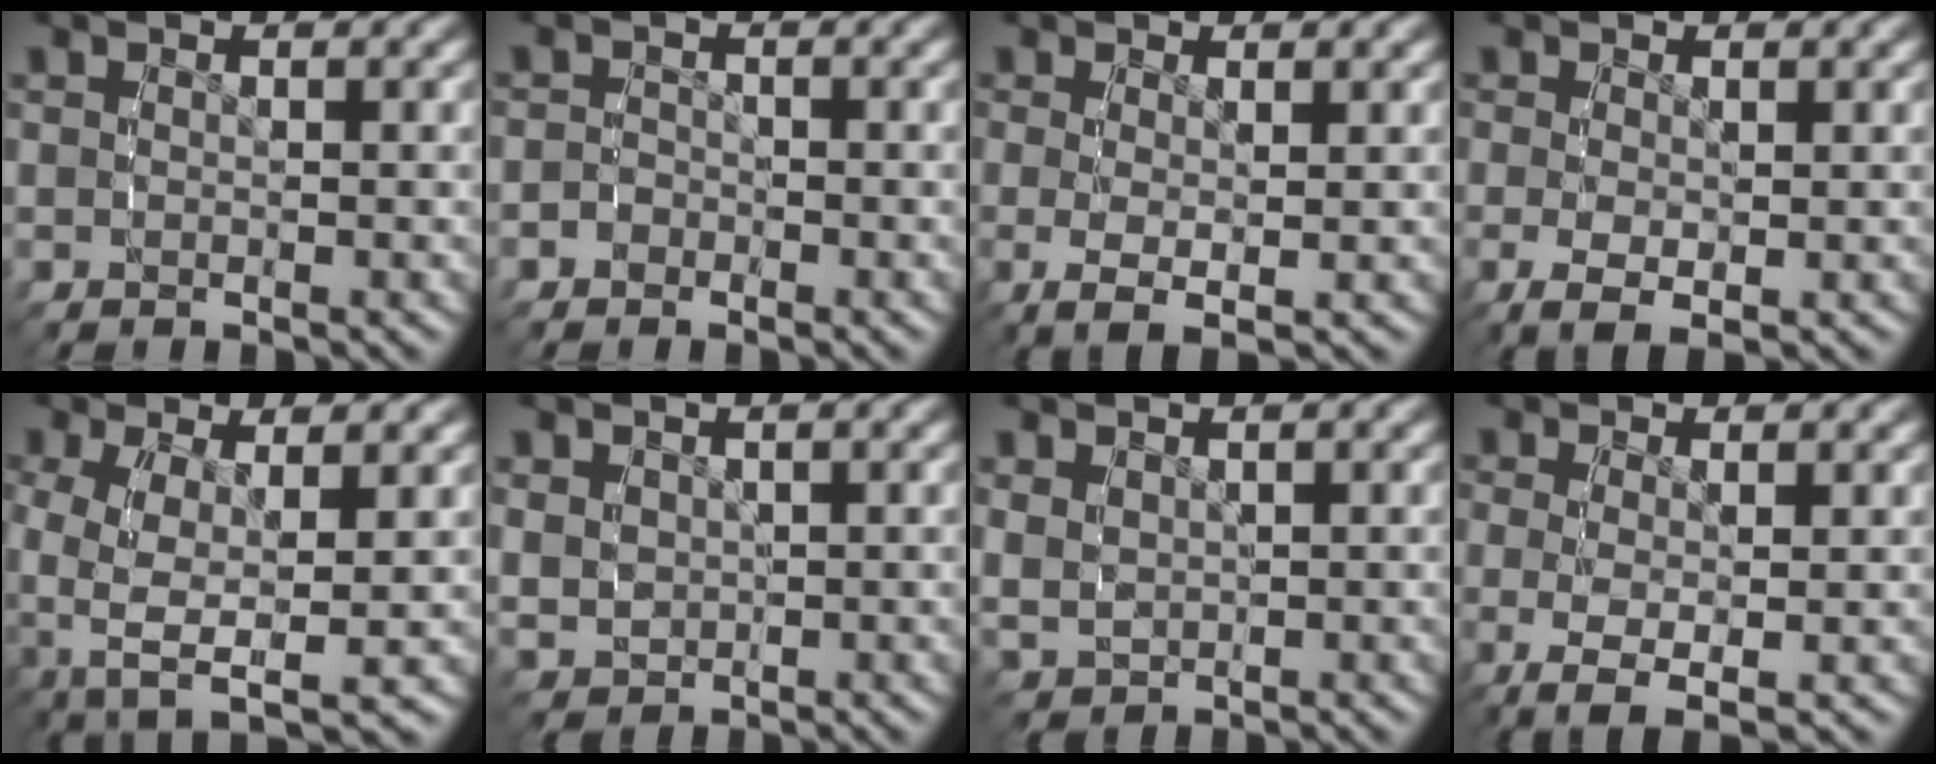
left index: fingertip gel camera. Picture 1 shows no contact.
{"total": 2.0, "force": [-1.3, 1.5, -0.2], "torque": [-0.004, -0.010, -0.026]}
{"total": 2.9, "force": [-0.4, 1.1, 2.6], "torque": [-0.056, -0.017, 0.001]}
{"total": 2.4, "force": [-0.6, 1.1, 2.0], "torque": [-0.042, -0.014, -0.004]}
{"total": 7.9, "force": [-1.8, 5.1, 5.7], "torque": [-0.145, -0.045, -0.014]}
{"total": 3.7, "force": [0.7, 3.2, 1.6], "torque": [-0.052, -0.018, 0.024]}
{"total": 3.0, "force": [0.9, 2.5, 1.3], "torque": [-0.043, -0.010, 0.027]}
{"total": 3.8, "force": [-1.1, 1.6, 3.3], "torque": [-0.076, -0.024, -0.006]}